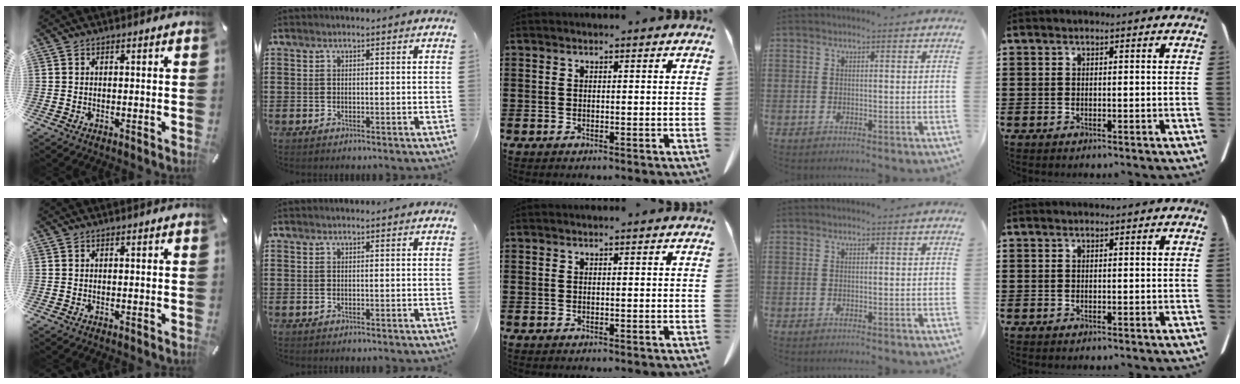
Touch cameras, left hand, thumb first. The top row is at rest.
{}